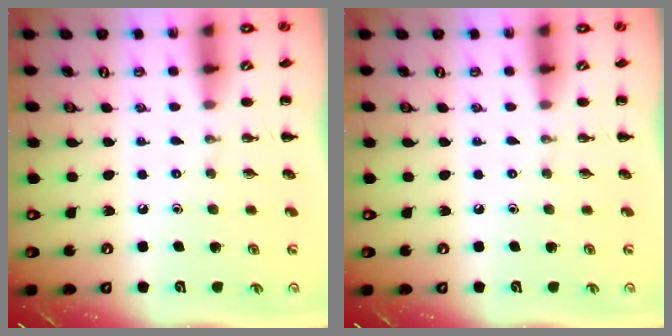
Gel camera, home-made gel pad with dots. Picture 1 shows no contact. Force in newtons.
{"total": 0.0}